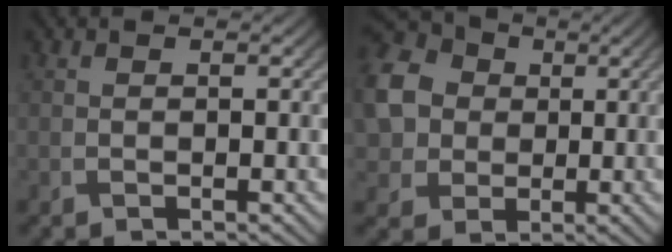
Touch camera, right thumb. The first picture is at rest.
{"total": 11.7, "force": [1.5, 10.2, 5.6], "torque": [-0.178, -0.001, 0.017]}